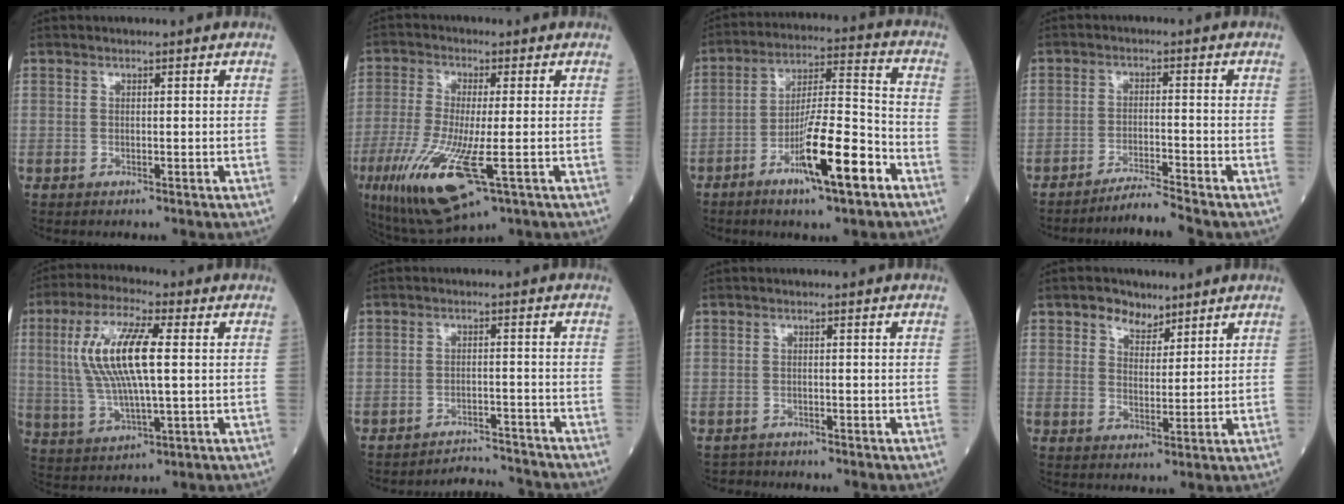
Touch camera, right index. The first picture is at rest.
{"total": 13.1, "force": [-4.8, 2.4, 12.0], "torque": [-0.250, -0.042, -0.077]}
{"total": 13.1, "force": [-6.5, 1.3, 11.2], "torque": [-0.196, -0.005, -0.112]}
{"total": 4.5, "force": [-4.2, -1.4, 1.1], "torque": [-0.021, -0.017, -0.071]}
{"total": 12.6, "force": [2.1, 2.5, 12.2], "torque": [-0.258, 0.010, 0.042]}
{"total": 5.7, "force": [-5.6, -0.6, -1.1], "torque": [0.012, 0.006, -0.083]}
{"total": 1.5, "force": [-1.1, 0.4, -0.8], "torque": [0.009, -0.003, -0.021]}
{"total": 4.3, "force": [3.1, 2.6, 1.5], "torque": [-0.026, 0.005, 0.055]}